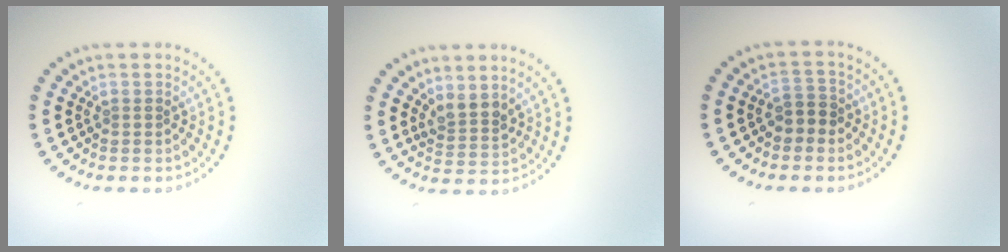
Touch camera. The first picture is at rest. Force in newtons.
{"total": 2.2, "press": 1.9, "slide": 1.2}
{"total": 2.0, "press": 1.9, "slide": 0.6}